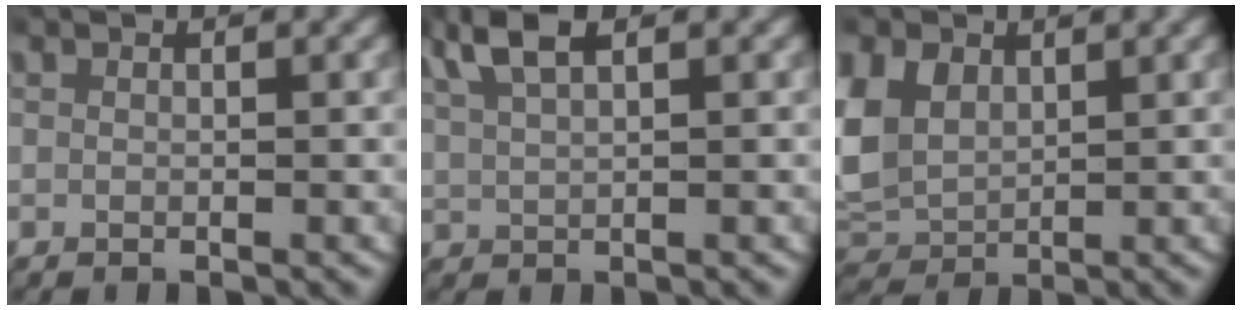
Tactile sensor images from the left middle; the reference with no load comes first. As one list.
[{"total": 4.0, "force": [2.8, 1.3, 2.5], "torque": [-0.061, 0.006, 0.052]}, {"total": 7.2, "force": [1.2, 6.1, 3.5], "torque": [-0.119, -0.021, 0.035]}]